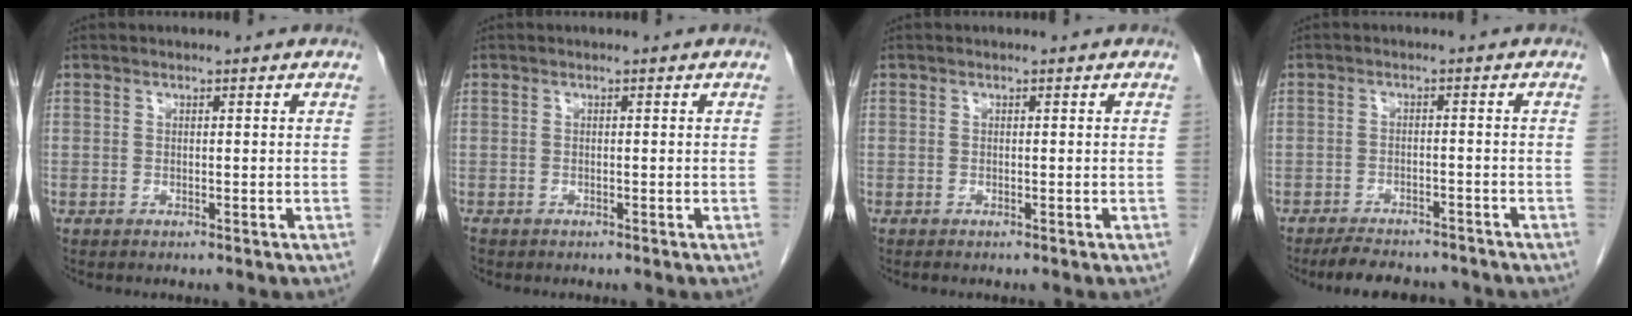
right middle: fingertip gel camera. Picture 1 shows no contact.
{"total": 1.0, "force": [-0.8, 0.6, 0.3], "torque": [-0.013, -0.002, -0.014]}
{"total": 0.0}
{"total": 9.2, "force": [-8.3, 2.5, 3.2], "torque": [-0.046, -0.001, -0.114]}